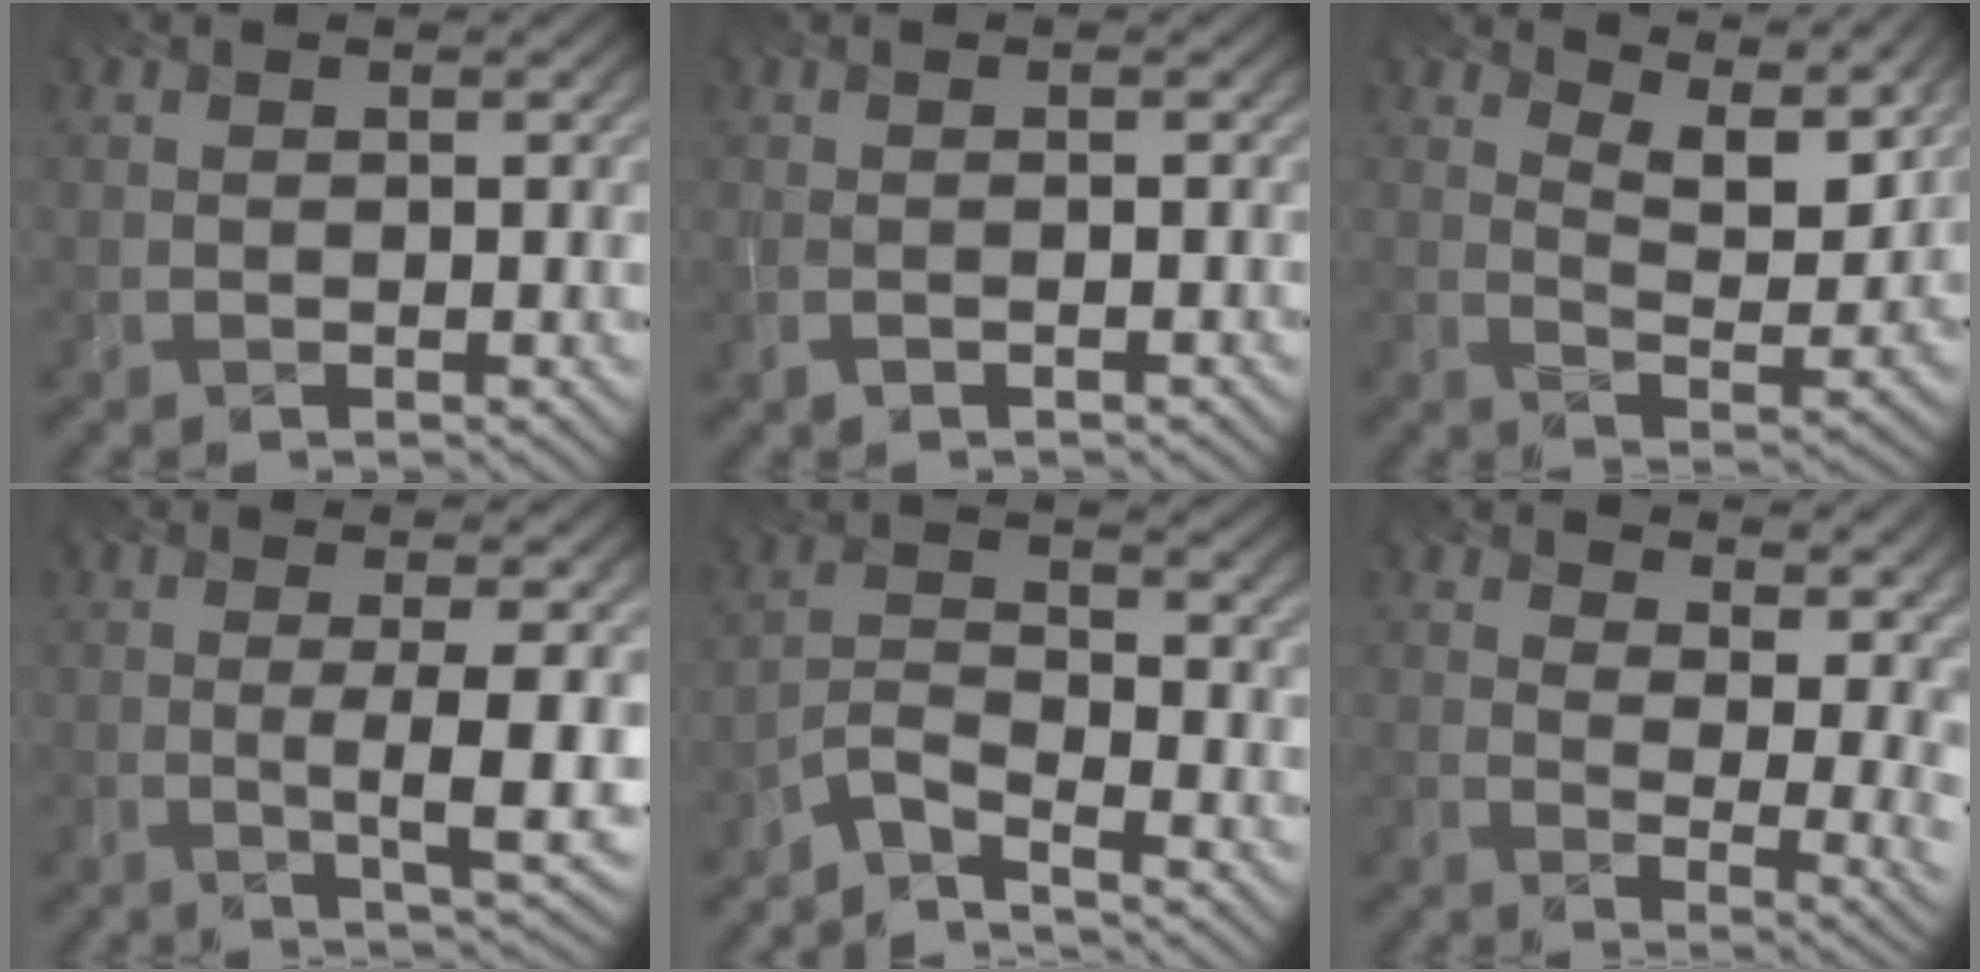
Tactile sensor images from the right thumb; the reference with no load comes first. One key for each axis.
{"total": 0.8, "fx": -0.1, "fy": 0.3, "fz": 0.7, "tx": -0.016, "ty": 0.005, "tz": -0.014}
{"total": 10.5, "fx": 8.1, "fy": 3.0, "fz": 6.0, "tx": -0.111, "ty": -0.023, "tz": 0.117}
{"total": 5.7, "fx": -0.6, "fy": 0.5, "fz": 5.7, "tx": -0.083, "ty": 0.002, "tz": -0.013}
{"total": 5.3, "fx": -5.2, "fy": 0.0, "fz": 0.7, "tx": -0.011, "ty": -0.001, "tz": -0.119}
{"total": 13.2, "fx": 8.3, "fy": 6.1, "fz": 8.3, "tx": -0.134, "ty": 0.015, "tz": 0.114}